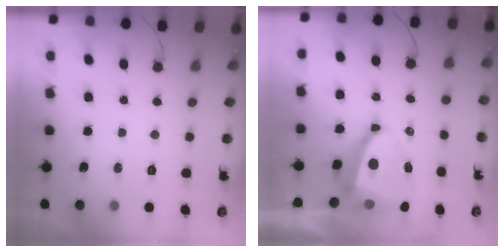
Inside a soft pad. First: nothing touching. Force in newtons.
{"total": 9.6, "press": 9.5, "slide": 1.1}